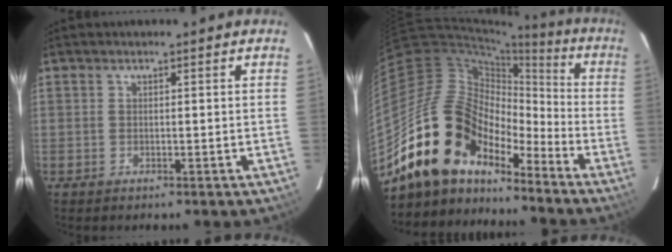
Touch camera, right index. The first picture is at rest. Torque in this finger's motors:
{"motor_torque": [1.02, -0.98, 1.05, 0.21]}